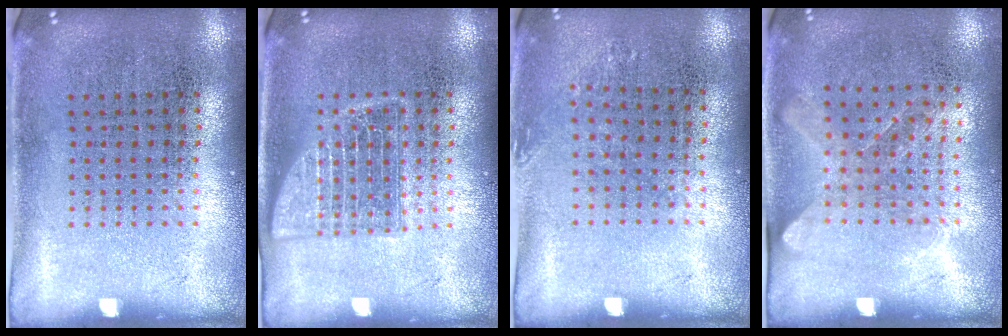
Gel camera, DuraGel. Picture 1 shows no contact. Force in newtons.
{"total": 2.5, "press": 2.4, "slide": 0.3}
{"total": 0.8, "press": 0.7, "slide": 0.3}
{"total": 1.2, "press": 1.0, "slide": 0.7}